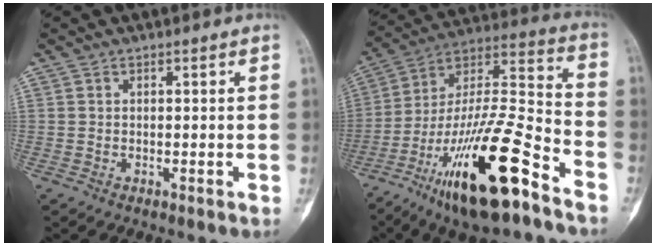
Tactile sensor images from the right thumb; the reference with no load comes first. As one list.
[{"total": 25.3, "force": [-14.2, 5.9, 20.1], "torque": [-0.377, 0.066, -0.247]}]